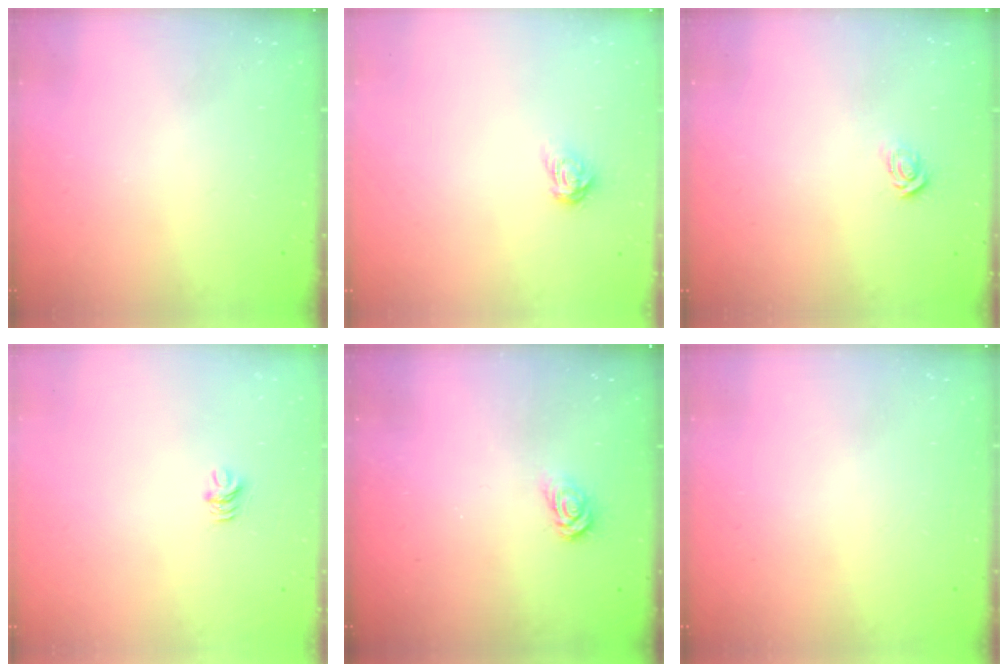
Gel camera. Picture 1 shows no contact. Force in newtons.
{"total": 3.9, "press": 3.9, "slide": 0.4}
{"total": 2.9, "press": 2.9, "slide": 0.2}
{"total": 4.1, "press": 4.0, "slide": 0.4}
{"total": 3.1, "press": 3.1, "slide": 0.4}
{"total": 0.0}